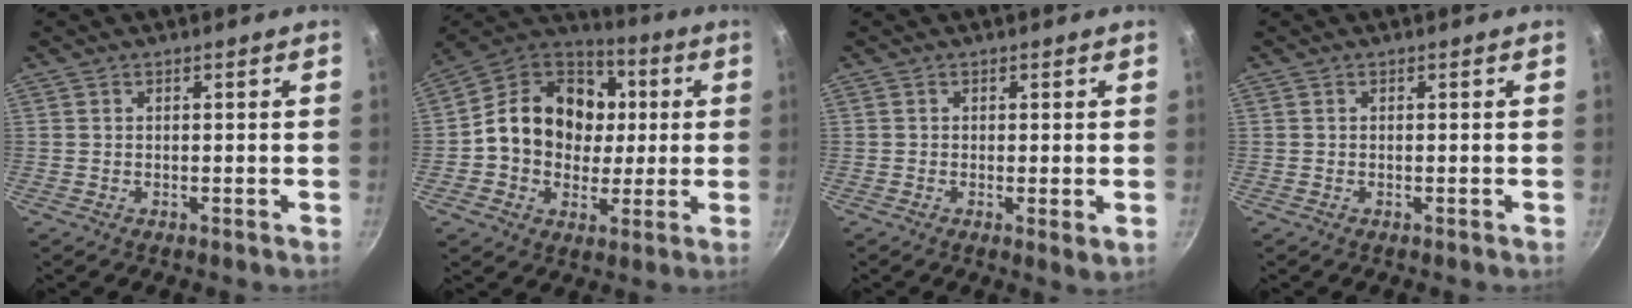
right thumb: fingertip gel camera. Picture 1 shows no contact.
{"total": 19.1, "force": [1.4, 15.8, 10.6], "torque": [-0.151, 0.026, 0.012]}
{"total": 2.0, "force": [-0.1, 0.5, 1.9], "torque": [-0.032, -0.009, -0.004]}
{"total": 0.0}